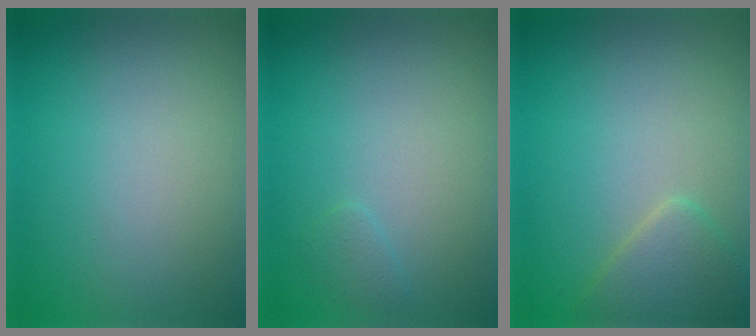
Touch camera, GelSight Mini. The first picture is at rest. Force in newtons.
{"total": 0.8, "press": 0.8, "slide": 0.1}
{"total": 2.7, "press": 2.7, "slide": 0.1}